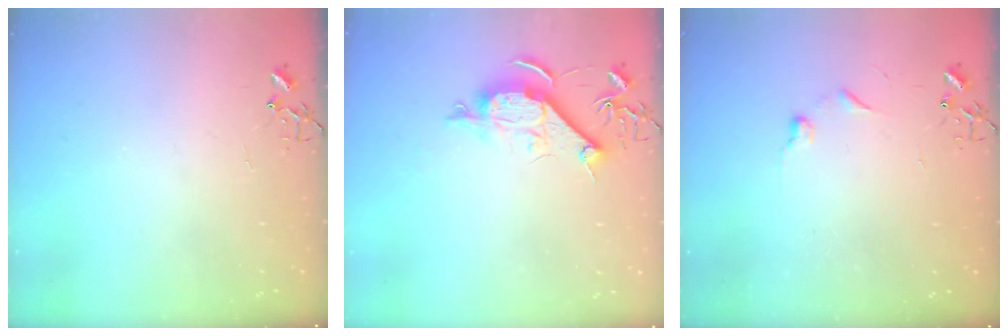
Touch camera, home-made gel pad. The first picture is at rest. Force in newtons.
{"total": 9.5, "press": 9.4, "slide": 0.8}
{"total": 5.5, "press": 5.5, "slide": 0.6}